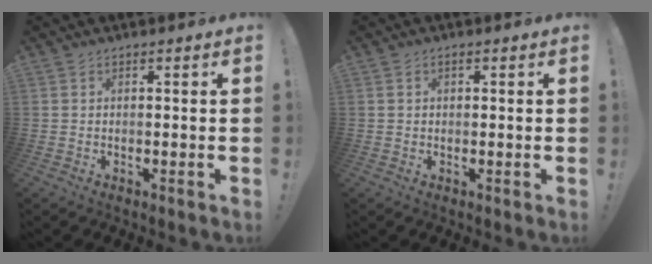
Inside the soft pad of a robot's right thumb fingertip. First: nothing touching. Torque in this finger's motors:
{"motor_torque": [-0.35, 0.14, -0.30, 0.19, 0.08]}